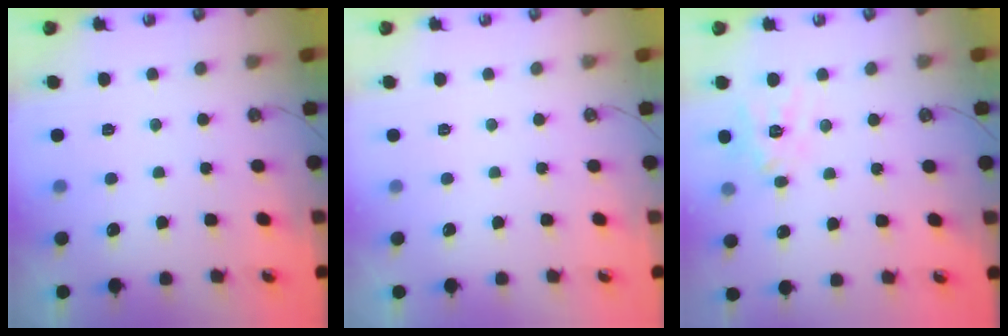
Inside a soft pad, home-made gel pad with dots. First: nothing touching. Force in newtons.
{"total": 0.0}
{"total": 12.1, "press": 12.1, "slide": 1.1}